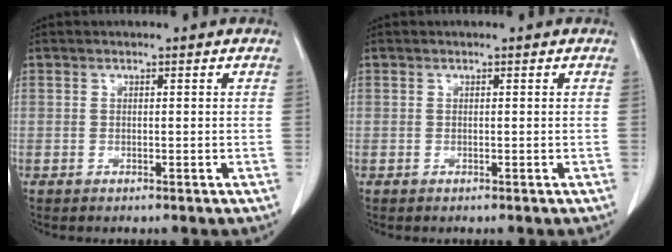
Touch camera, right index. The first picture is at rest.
{"total": 0.0}